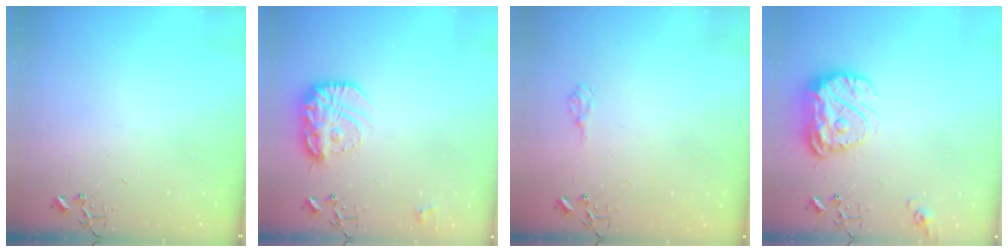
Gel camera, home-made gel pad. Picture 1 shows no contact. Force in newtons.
{"total": 17.4, "press": 17.3, "slide": 1.2}
{"total": 6.8, "press": 6.8, "slide": 0.9}
{"total": 17.1, "press": 17.0, "slide": 1.5}